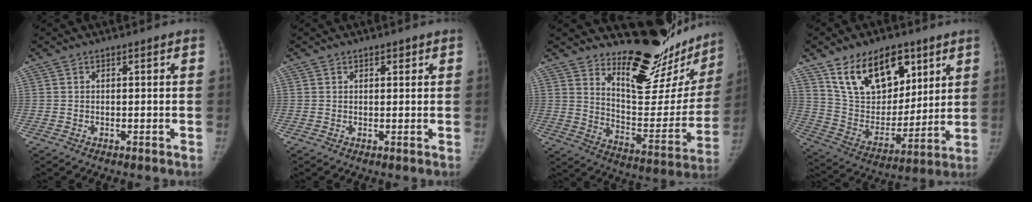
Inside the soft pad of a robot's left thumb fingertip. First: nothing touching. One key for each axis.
{"total": 1.2, "fx": 0.8, "fy": 0.7, "fz": 0.5, "tx": 0.002, "ty": -0.003, "tz": 0.009}
{"total": 23.7, "fx": 19.7, "fy": 8.3, "fz": 10.3, "tx": -0.098, "ty": -0.164, "tz": 0.279}
{"total": 20.1, "fx": 11.3, "fy": 11.9, "fz": 11.6, "tx": -0.146, "ty": -0.052, "tz": 0.209}